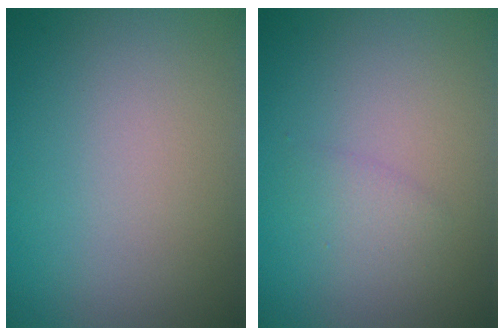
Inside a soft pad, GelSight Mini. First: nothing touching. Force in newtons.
{"total": 1.2, "press": 1.2, "slide": 0.1}